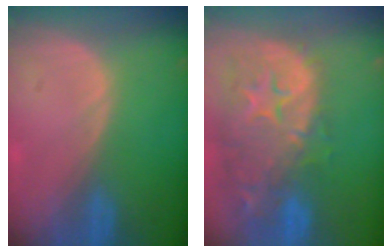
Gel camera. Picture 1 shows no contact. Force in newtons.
{"total": 14.6, "press": 11.8, "slide": 8.6}